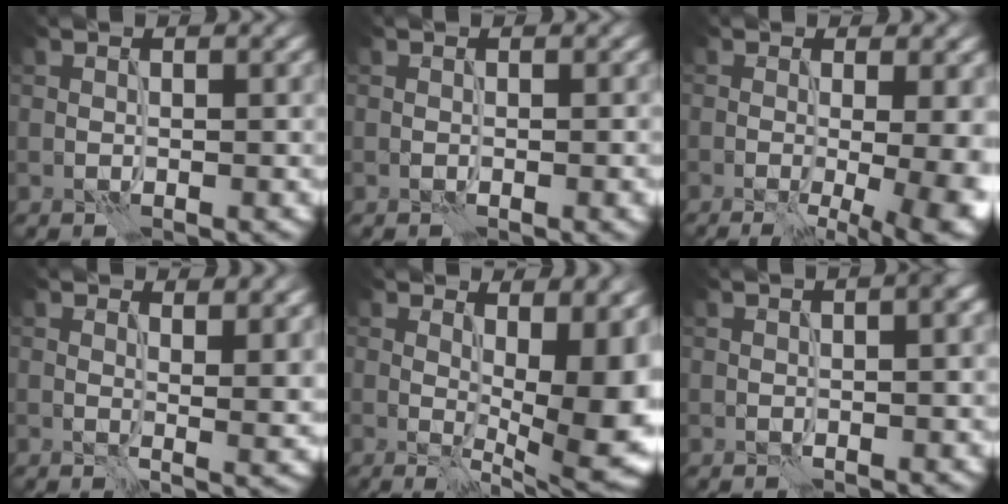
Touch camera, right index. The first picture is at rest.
{"total": 0.7, "force": [-0.1, 0.2, 0.6], "torque": [-0.002, 0.001, -0.004]}
{"total": 10.4, "force": [-0.9, 4.7, 9.2], "torque": [-0.043, 0.010, -0.007]}
{"total": 4.9, "force": [2.7, 2.0, 3.6], "torque": [-0.025, 0.004, 0.034]}
{"total": 11.0, "force": [1.1, 4.2, 10.1], "torque": [-0.094, 0.006, 0.019]}
{"total": 3.6, "force": [0.8, 1.2, 3.3], "torque": [-0.023, 0.012, 0.001]}